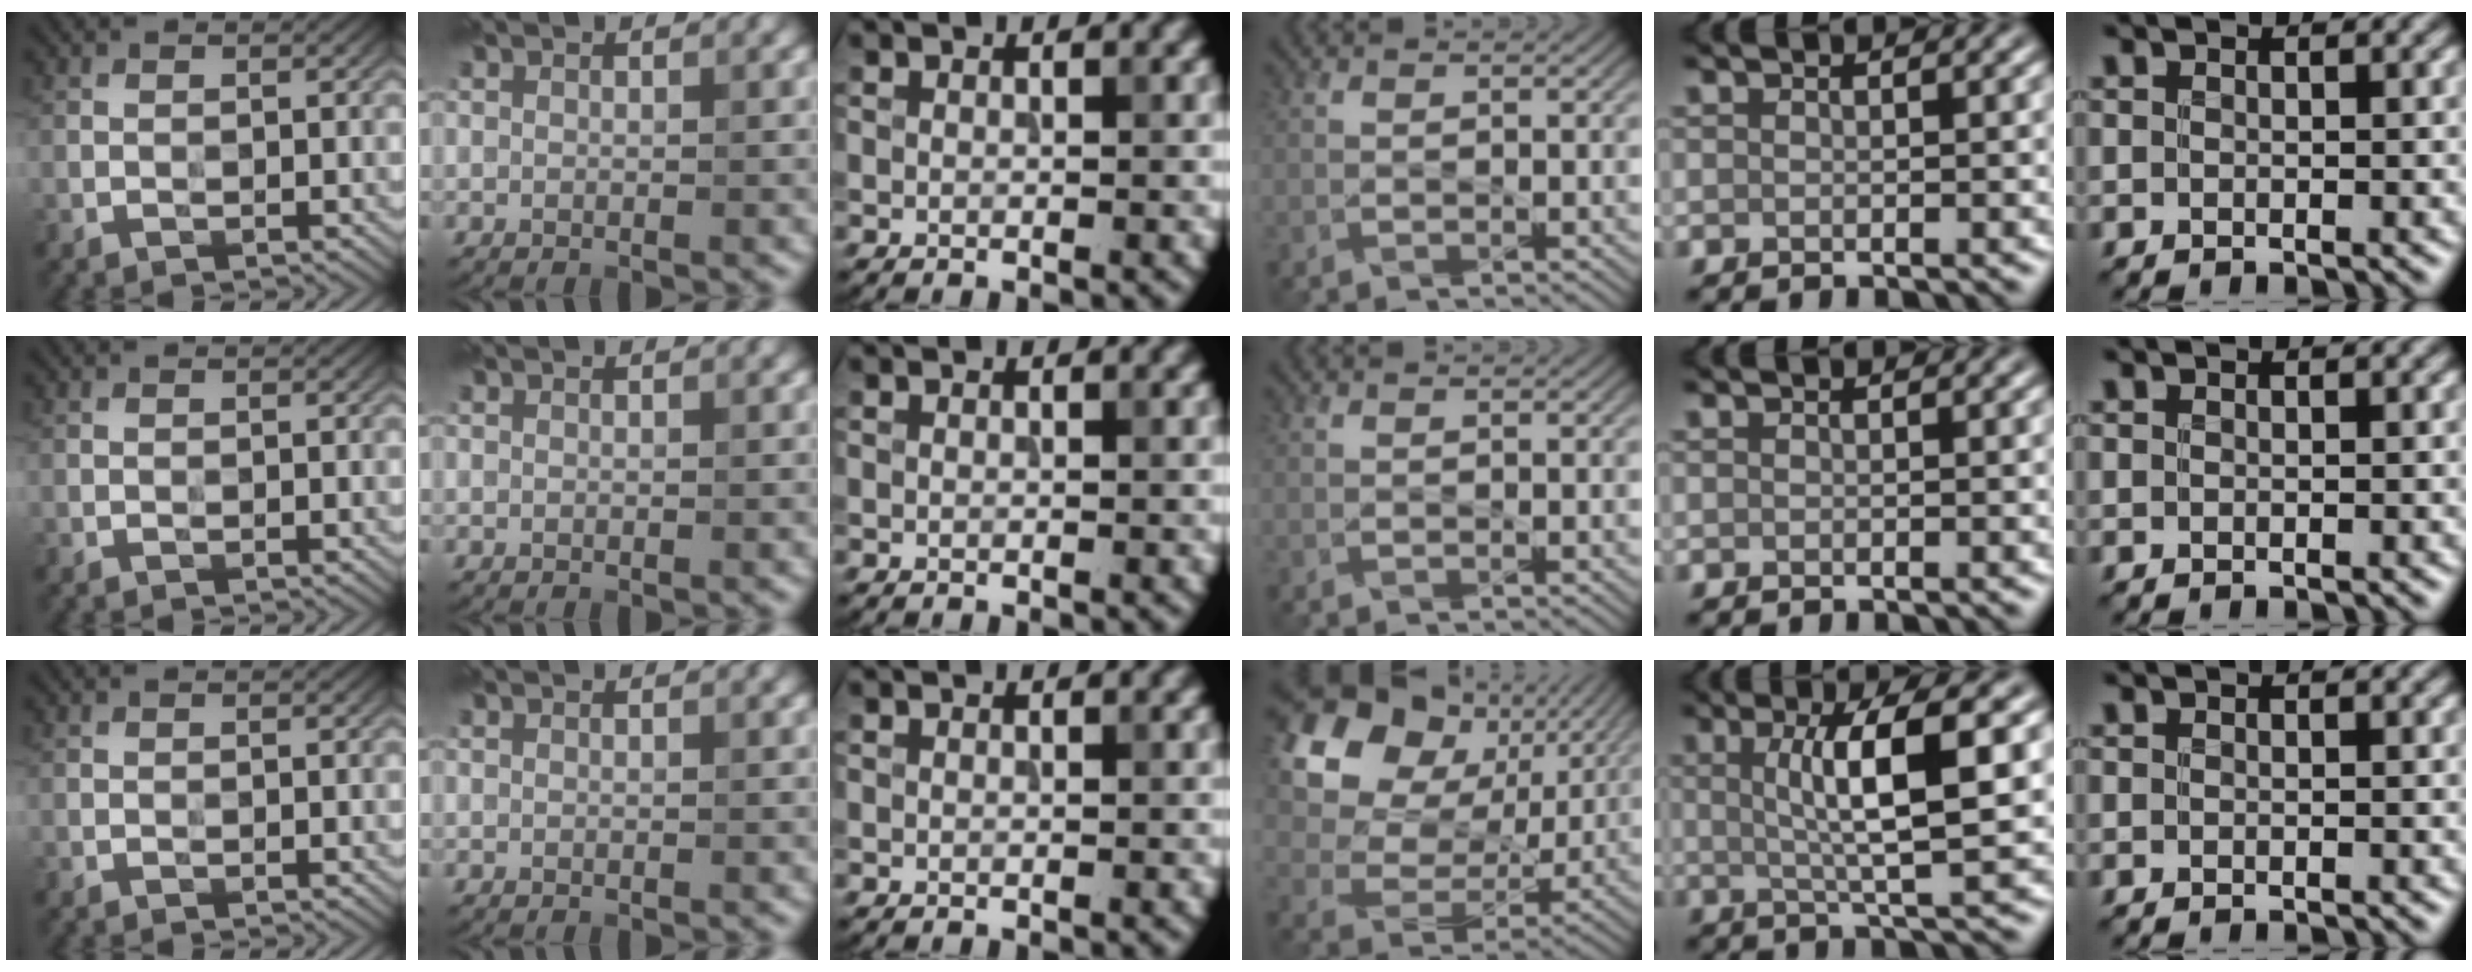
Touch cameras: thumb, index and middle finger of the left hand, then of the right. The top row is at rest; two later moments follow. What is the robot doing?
{"motion": "wipe", "object": "measuring cup"}